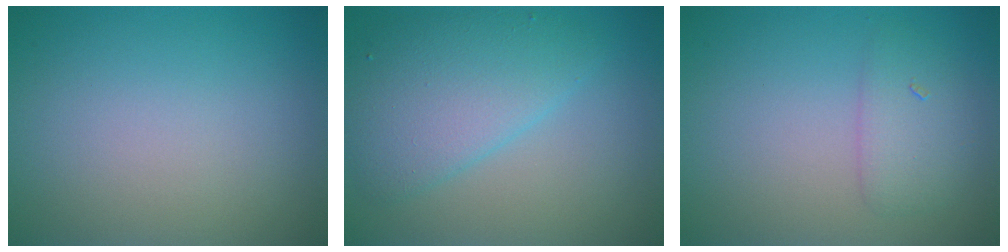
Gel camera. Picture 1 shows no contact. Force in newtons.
{"total": 5.2, "press": 5.2, "slide": 0.2}
{"total": 2.1, "press": 2.1, "slide": 0.1}